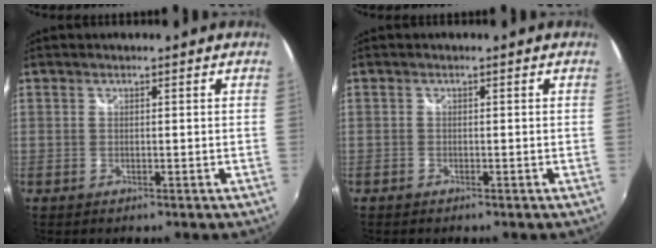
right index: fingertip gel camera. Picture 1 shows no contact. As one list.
[{"total": 0.7, "force": [-0.6, 0.3, 0.1], "torque": [-0.004, 0.000, -0.012]}]